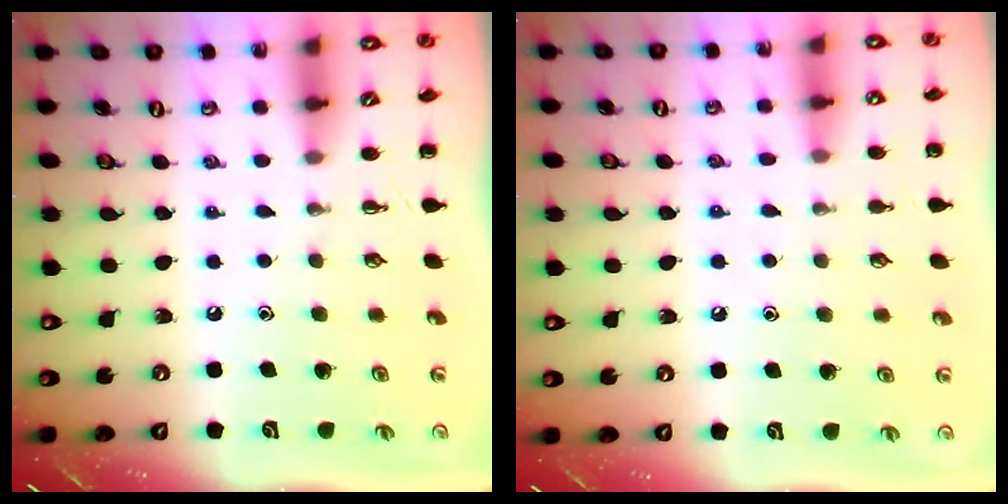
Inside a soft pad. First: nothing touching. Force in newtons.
{"total": 7.4, "press": 7.0, "slide": 2.2}